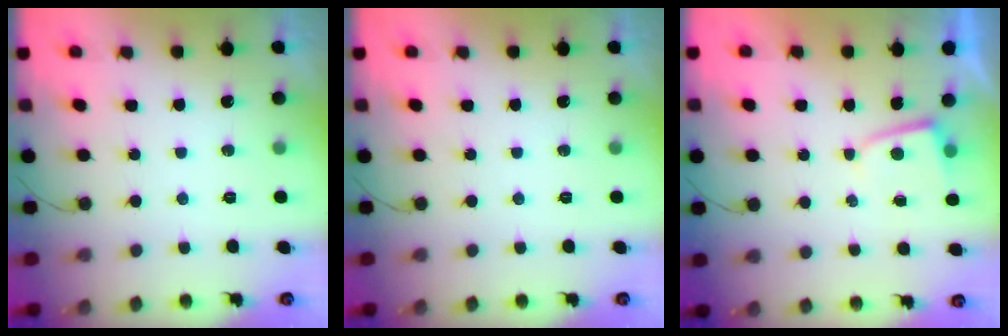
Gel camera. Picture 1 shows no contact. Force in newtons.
{"total": 0.0}
{"total": 2.2, "press": 2.2, "slide": 0.4}